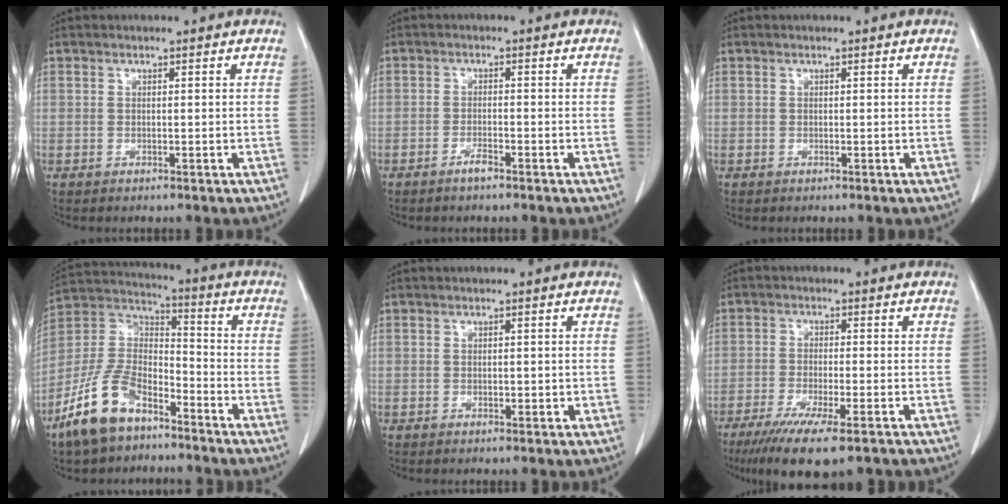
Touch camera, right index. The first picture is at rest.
{"total": 1.7, "force": [-1.3, 0.2, 1.1], "torque": [-0.021, 0.000, -0.024]}
{"total": 0.0}
{"total": 13.5, "force": [-9.0, 6.4, 7.8], "torque": [-0.176, 0.009, -0.177]}
{"total": 1.0, "force": [0.0, 0.7, 0.8], "torque": [-0.010, 0.002, 0.002]}
{"total": 10.7, "force": [-7.3, 1.3, 7.7], "torque": [-0.123, -0.025, -0.112]}